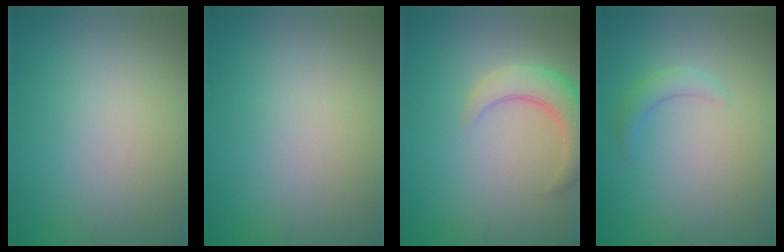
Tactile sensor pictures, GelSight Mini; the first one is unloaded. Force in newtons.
{"total": 0.0}
{"total": 4.3, "press": 4.3, "slide": 0.4}
{"total": 1.6, "press": 1.6, "slide": 0.2}